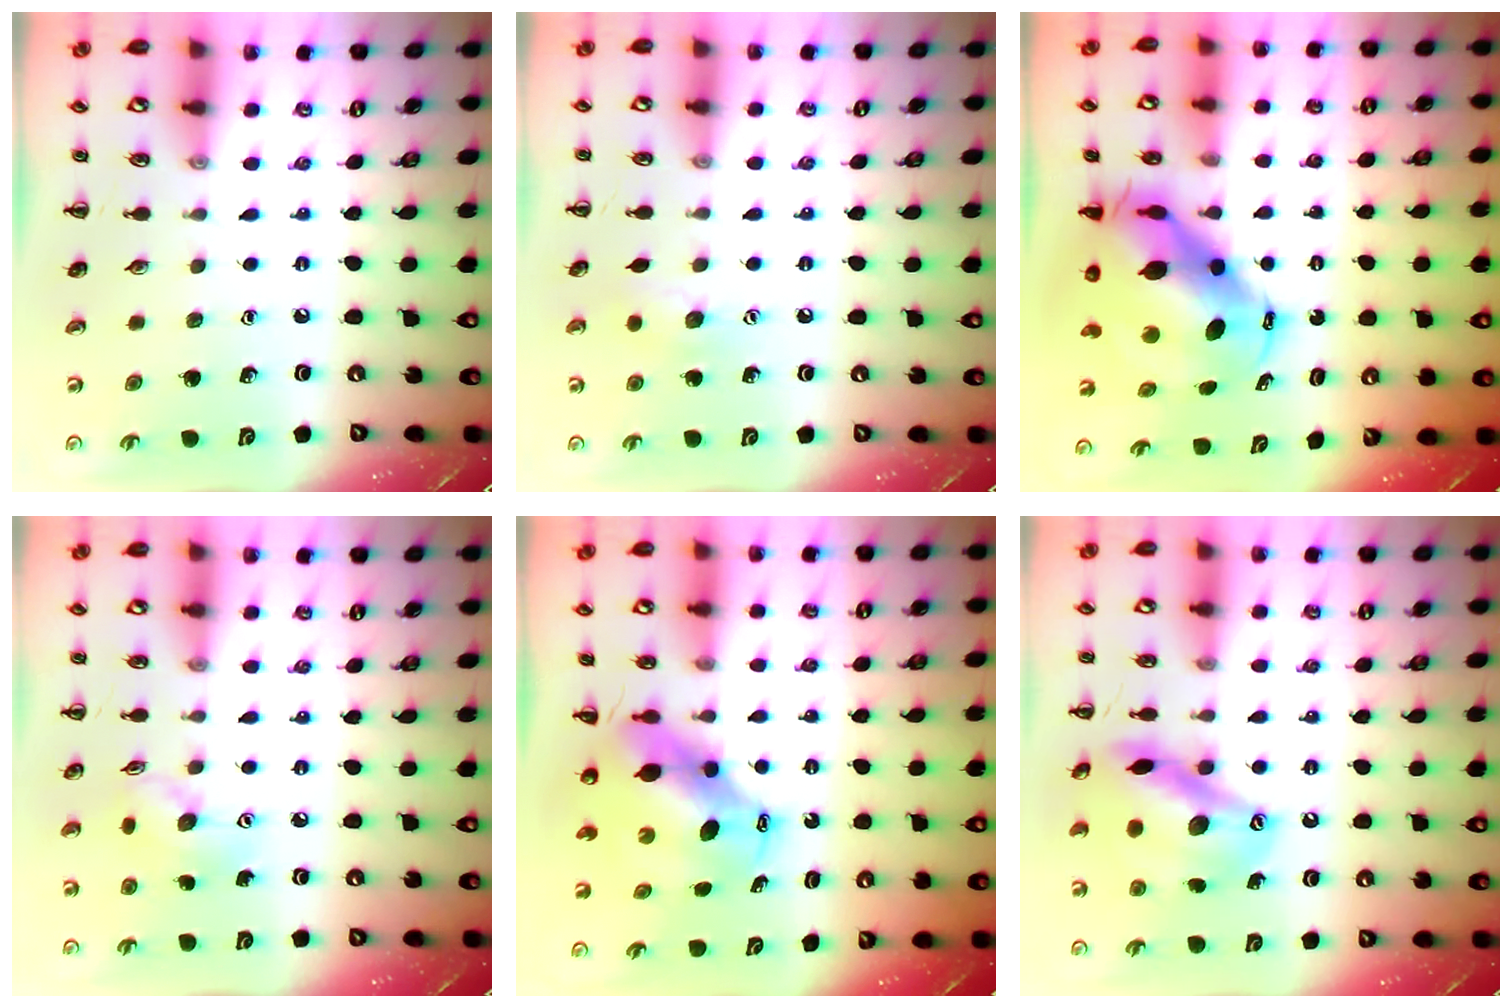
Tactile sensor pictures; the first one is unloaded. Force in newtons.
{"total": 7.7, "press": 7.6, "slide": 1.5}
{"total": 11.0, "press": 10.7, "slide": 2.5}
{"total": 6.8, "press": 6.8, "slide": 0.3}
{"total": 7.2, "press": 6.9, "slide": 2.1}
{"total": 16.1, "press": 16.1, "slide": 1.3}